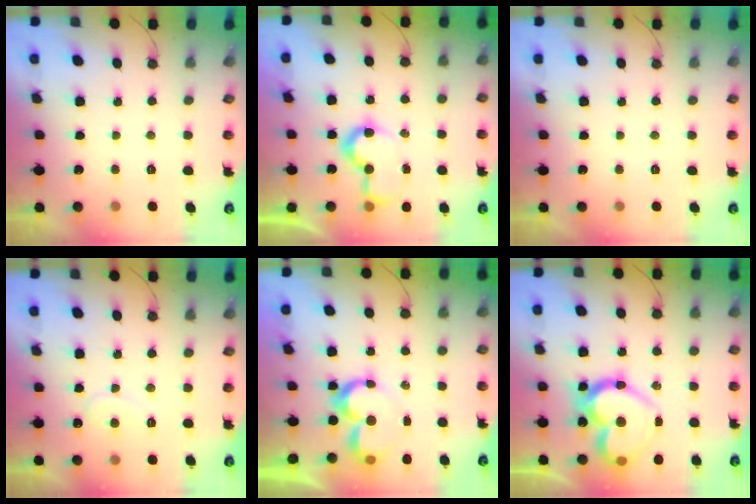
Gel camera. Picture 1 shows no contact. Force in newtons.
{"total": 8.5, "press": 8.5, "slide": 0.2}
{"total": 0.0}
{"total": 6.3, "press": 6.3, "slide": 0.4}
{"total": 8.8, "press": 8.8, "slide": 0.8}
{"total": 20.7, "press": 20.6, "slide": 2.2}